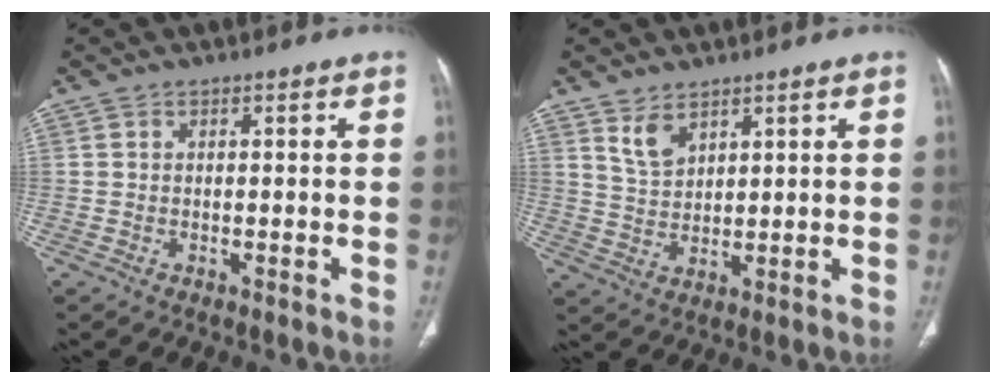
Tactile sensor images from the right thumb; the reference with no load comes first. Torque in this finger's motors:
{"motor_torque": [-0.53, 0.66, 0.21, 0.67, 0.10]}